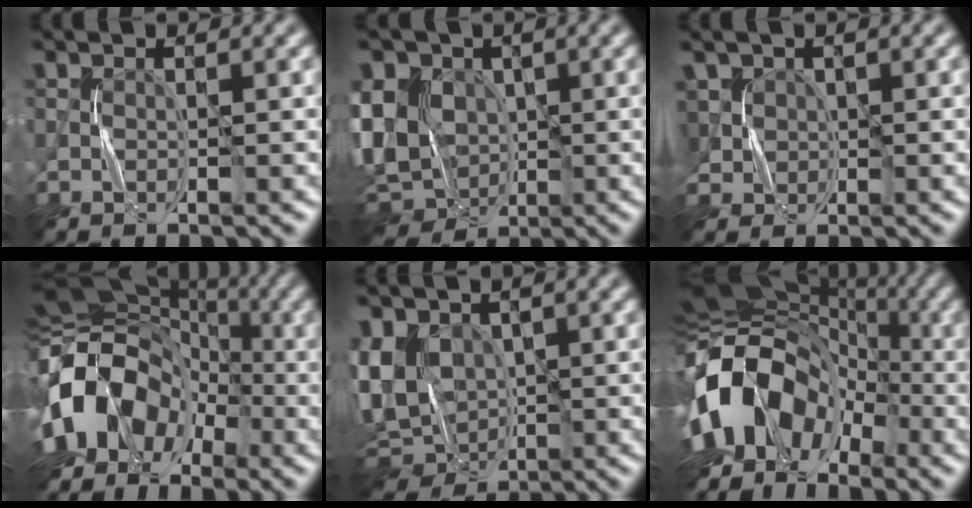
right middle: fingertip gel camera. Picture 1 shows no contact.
{"total": 12.3, "force": [-0.6, 9.1, 8.3], "torque": [-0.156, 0.012, -0.016]}
{"total": 1.3, "force": [0.9, 1.0, 0.1], "torque": [-0.013, -0.001, 0.032]}
{"total": 11.1, "force": [-4.6, 7.7, 6.5], "torque": [-0.122, -0.024, -0.089]}
{"total": 7.4, "force": [0.0, 4.5, 5.9], "torque": [-0.116, -0.021, 0.017]}
{"total": 12.1, "force": [-4.6, 8.1, 7.8], "torque": [-0.146, -0.019, -0.086]}